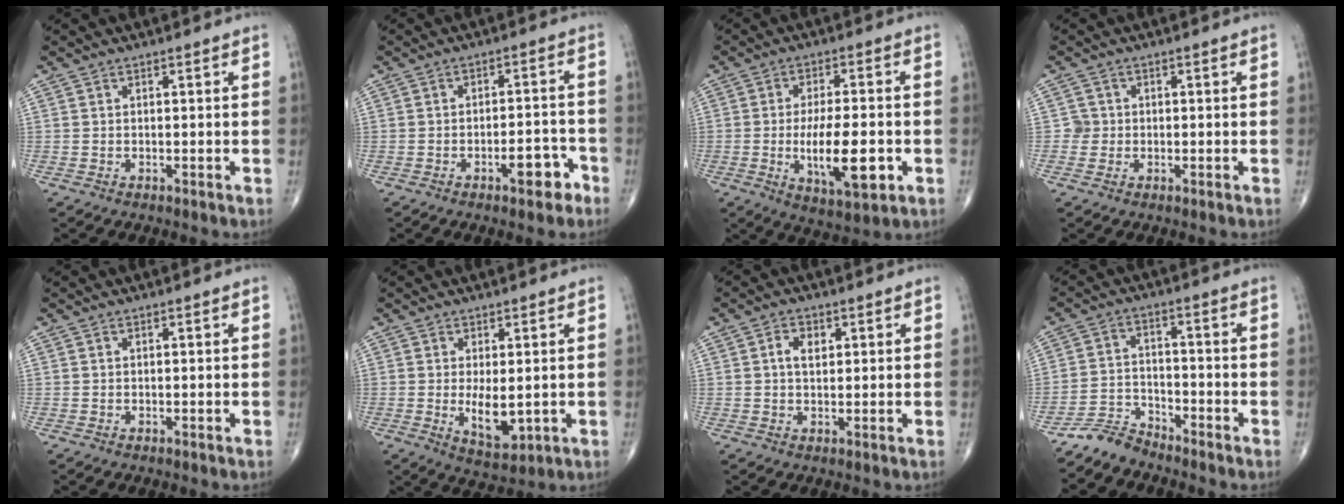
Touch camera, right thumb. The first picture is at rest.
{"total": 5.7, "force": [-3.2, 2.2, 4.2], "torque": [-0.045, 0.032, -0.041]}
{"total": 12.7, "force": [-2.8, 4.6, 11.5], "torque": [-0.181, -0.001, -0.039]}
{"total": 1.9, "force": [-0.2, 1.9, -0.1], "torque": [0.016, 0.008, -0.007]}
{"total": 0.0}
{"total": 6.3, "force": [-0.3, 2.8, 5.6], "torque": [-0.081, -0.017, 0.007]}
{"total": 3.4, "force": [0.9, 2.3, 2.4], "torque": [-0.032, 0.000, 0.013]}
{"total": 5.0, "force": [-4.8, 1.2, 0.0], "torque": [0.009, 0.031, -0.099]}